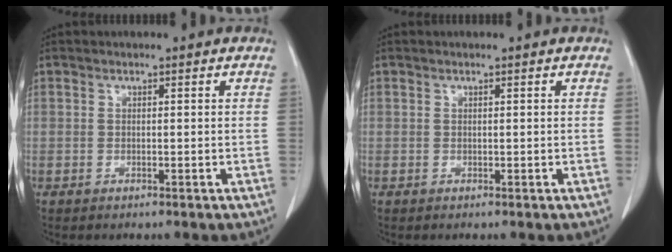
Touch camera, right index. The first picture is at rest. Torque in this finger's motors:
{"motor_torque": [0.00, 0.00, 0.00, 0.00]}